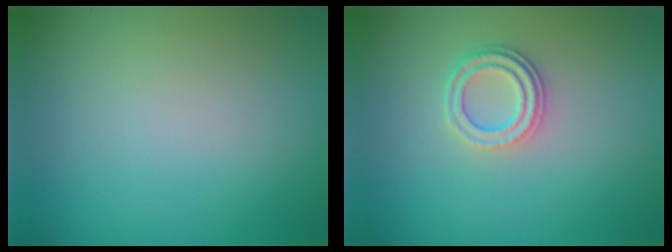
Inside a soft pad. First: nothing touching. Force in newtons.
{"total": 2.4, "press": 2.0, "slide": 1.2}